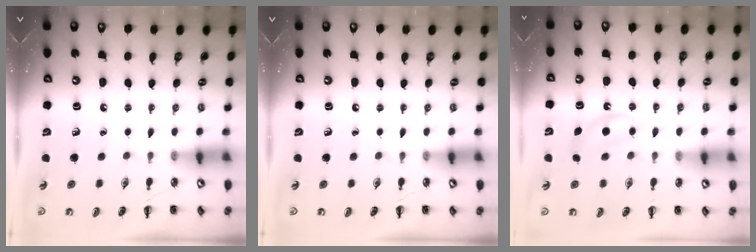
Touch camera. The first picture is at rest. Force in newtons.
{"total": 0.0}
{"total": 5.0, "press": 4.7, "slide": 1.5}